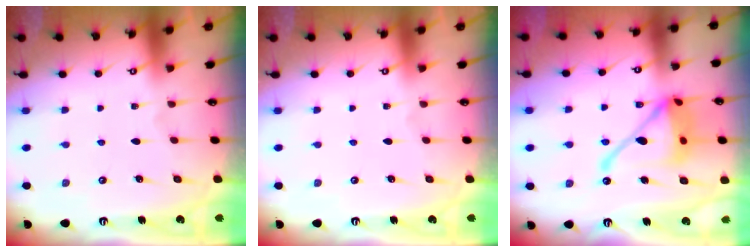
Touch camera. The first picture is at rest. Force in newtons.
{"total": 0.0}
{"total": 18.4, "press": 18.3, "slide": 1.9}